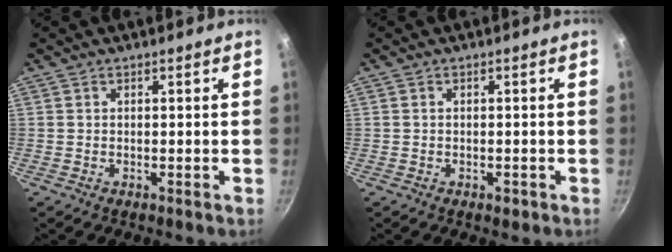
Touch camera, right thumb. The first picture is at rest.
{"total": 1.4, "force": [-0.6, 0.8, 0.9], "torque": [-0.011, 0.002, -0.008]}